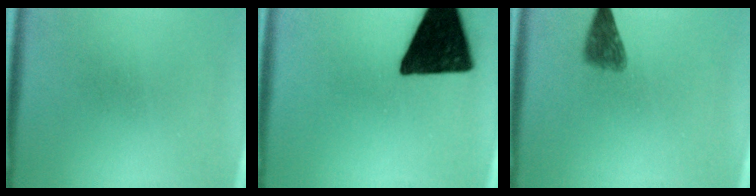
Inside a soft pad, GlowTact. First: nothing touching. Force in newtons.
{"total": 18.0}
{"total": 3.5}